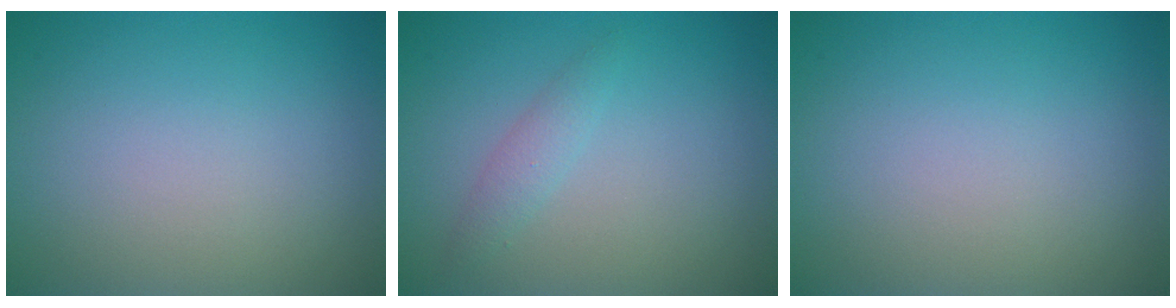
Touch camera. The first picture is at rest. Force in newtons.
{"total": 1.4, "press": 1.4, "slide": 0.0}
{"total": 0.0}